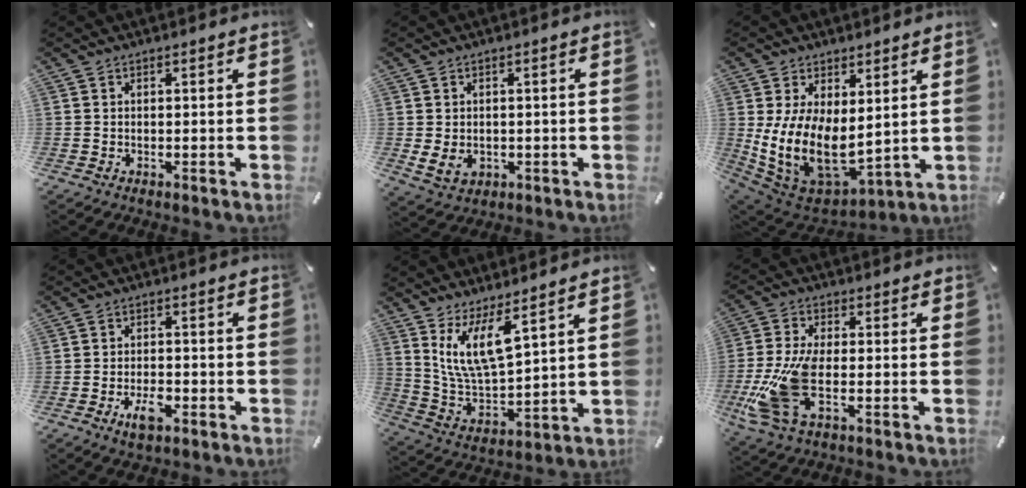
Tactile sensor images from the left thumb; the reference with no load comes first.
{"total": 4.4, "force": [-0.3, 3.7, 2.3], "torque": [-0.046, -0.001, -0.006]}
{"total": 12.9, "force": [1.4, 8.8, 9.3], "torque": [-0.191, -0.040, 0.036]}
{"total": 4.8, "force": [-2.4, 2.4, 3.4], "torque": [-0.064, 0.010, -0.043]}
{"total": 12.9, "force": [8.0, 4.6, 9.0], "torque": [-0.198, -0.028, 0.145]}
{"total": 13.7, "force": [-3.0, 6.5, 11.7], "torque": [-0.256, -0.016, -0.050]}